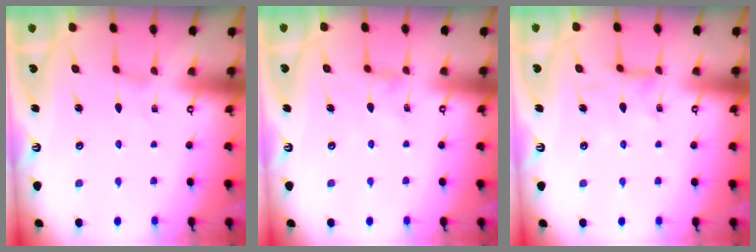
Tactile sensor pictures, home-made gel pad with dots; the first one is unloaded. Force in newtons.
{"total": 0.8, "press": 0.8, "slide": 0.3}
{"total": 2.5, "press": 2.5, "slide": 0.4}